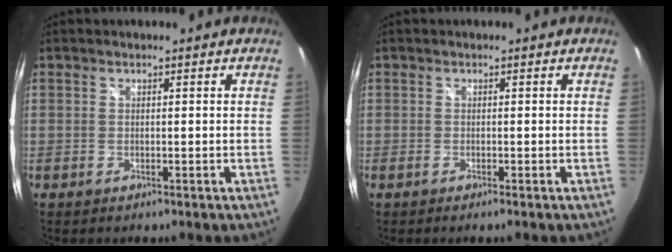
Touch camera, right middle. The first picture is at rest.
{"total": 0.7, "force": [-0.6, -0.2, 0.4], "torque": [-0.006, -0.001, -0.012]}